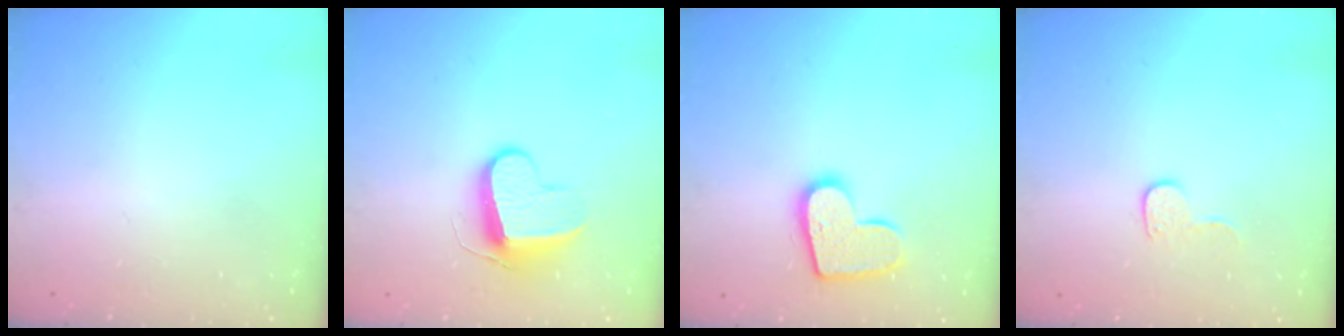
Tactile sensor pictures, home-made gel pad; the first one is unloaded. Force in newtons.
{"total": 9.4, "press": 9.4, "slide": 0.5}
{"total": 13.5, "press": 13.5, "slide": 0.8}
{"total": 6.7, "press": 6.7, "slide": 0.6}